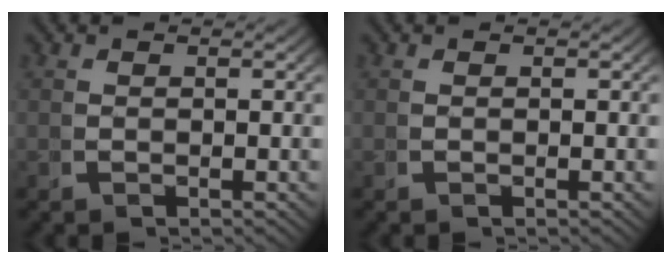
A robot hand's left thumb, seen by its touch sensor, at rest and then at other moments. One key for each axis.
{"total": 0.0}